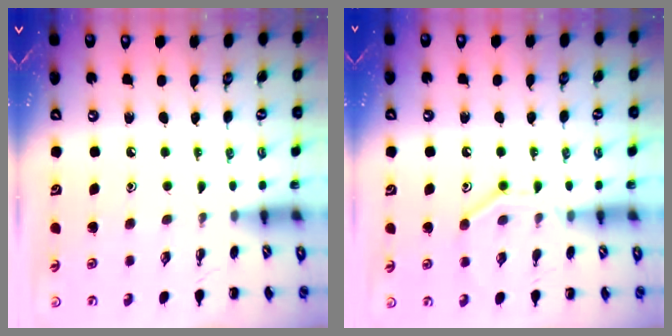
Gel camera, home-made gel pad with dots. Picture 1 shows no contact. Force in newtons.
{"total": 10.4, "press": 10.3, "slide": 1.6}